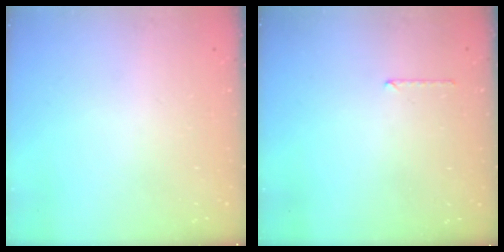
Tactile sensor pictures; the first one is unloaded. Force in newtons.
{"total": 5.2, "press": 5.2, "slide": 0.4}